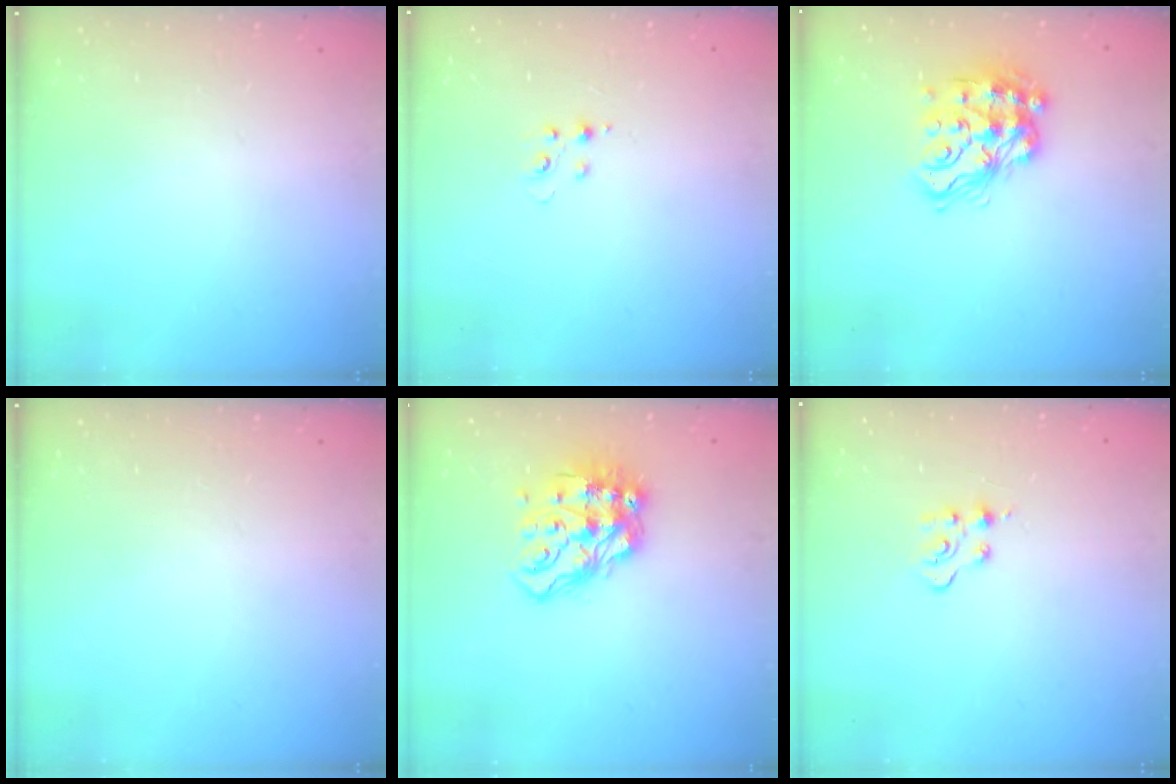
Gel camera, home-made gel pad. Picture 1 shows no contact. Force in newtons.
{"total": 3.7, "press": 3.7, "slide": 0.4}
{"total": 15.6, "press": 15.5, "slide": 1.7}
{"total": 0.0}
{"total": 13.6, "press": 13.5, "slide": 1.7}
{"total": 5.2, "press": 5.2, "slide": 0.5}